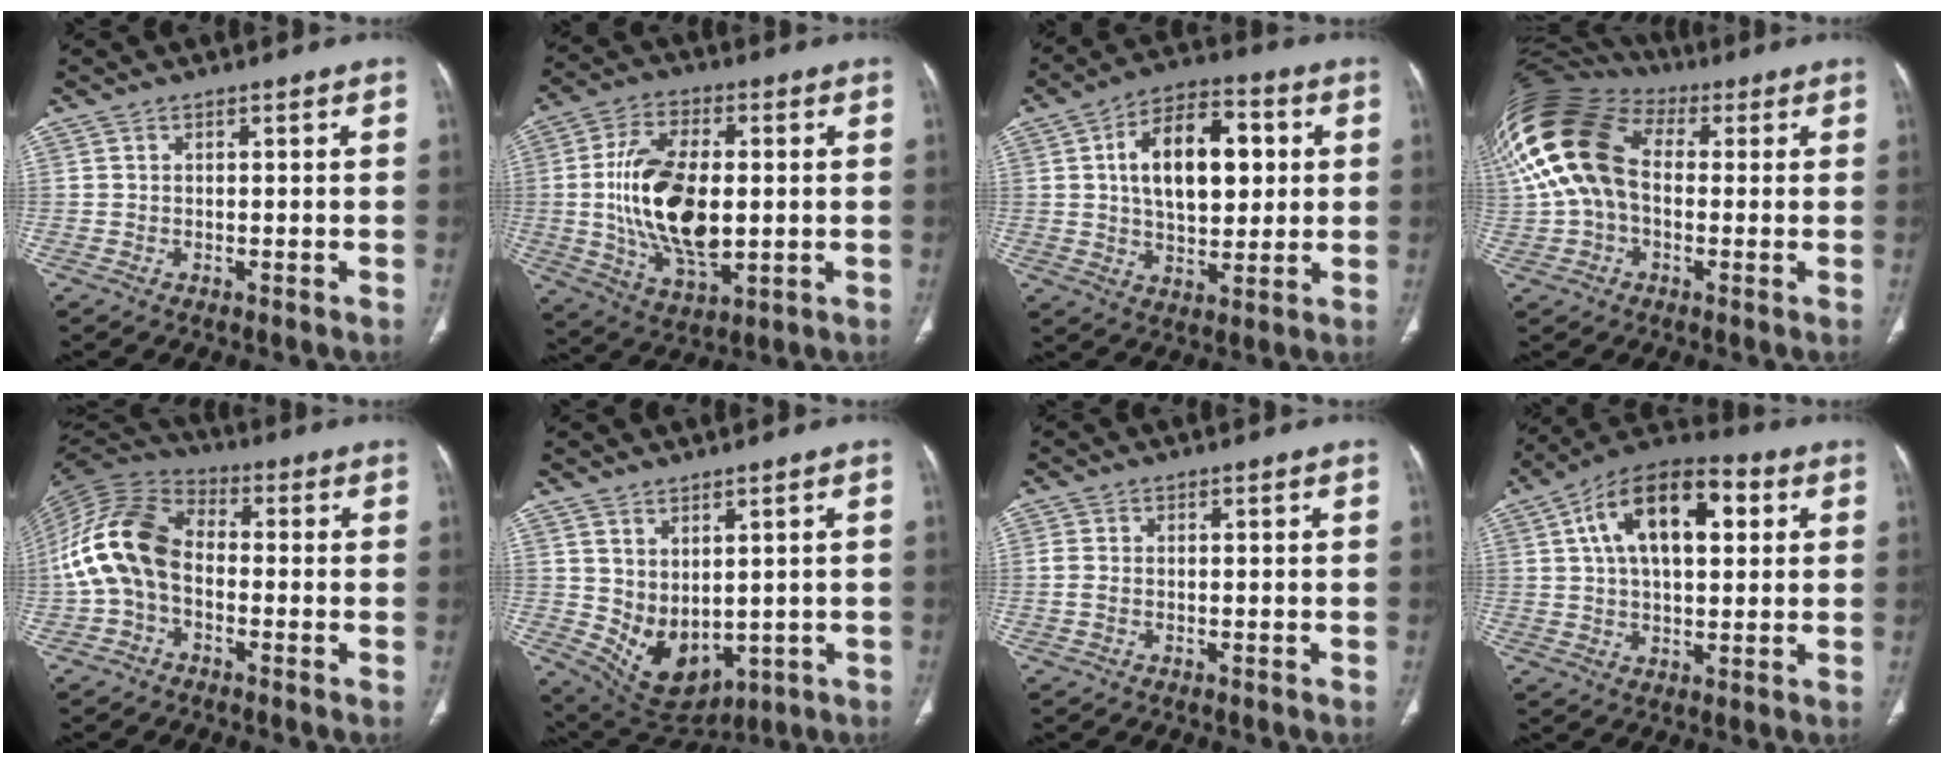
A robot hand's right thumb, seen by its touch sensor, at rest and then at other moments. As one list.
[{"total": 18.3, "force": [0.0, 9.5, 15.6], "torque": [-0.290, -0.008, 0.007]}, {"total": 16.4, "force": [3.0, 9.2, 13.2], "torque": [-0.184, 0.009, 0.048]}, {"total": 19.8, "force": [2.2, 13.4, 14.4], "torque": [-0.320, 0.042, 0.034]}, {"total": 13.8, "force": [-1.8, 9.3, 10.1], "torque": [-0.204, 0.035, -0.044]}, {"total": 9.1, "force": [1.1, 5.9, 6.8], "torque": [-0.099, -0.019, 0.058]}, {"total": 1.7, "force": [-0.3, 0.9, 1.4], "torque": [-0.040, 0.001, -0.005]}, {"total": 17.2, "force": [4.9, 8.9, 13.8], "torque": [-0.206, 0.017, 0.072]}]